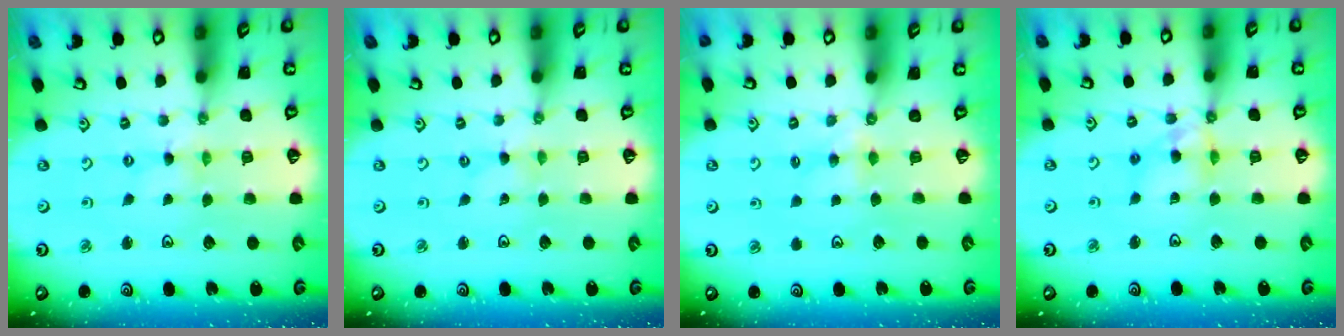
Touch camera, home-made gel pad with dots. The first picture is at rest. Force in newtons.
{"total": 0.0}
{"total": 3.6, "press": 3.6, "slide": 0.3}
{"total": 9.2, "press": 9.2, "slide": 0.7}